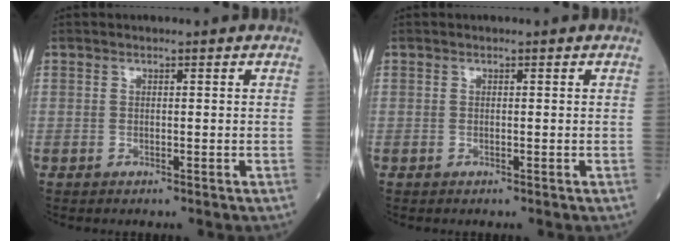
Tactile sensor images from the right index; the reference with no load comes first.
{"total": 0.0}